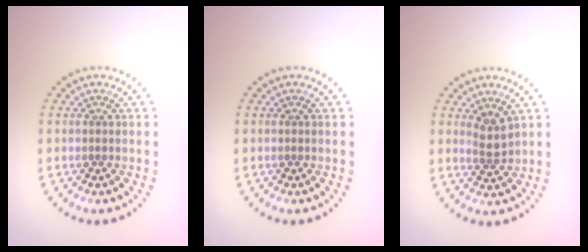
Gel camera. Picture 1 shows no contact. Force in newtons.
{"total": 0.0}
{"total": 1.8, "press": 1.5, "slide": 1.1}